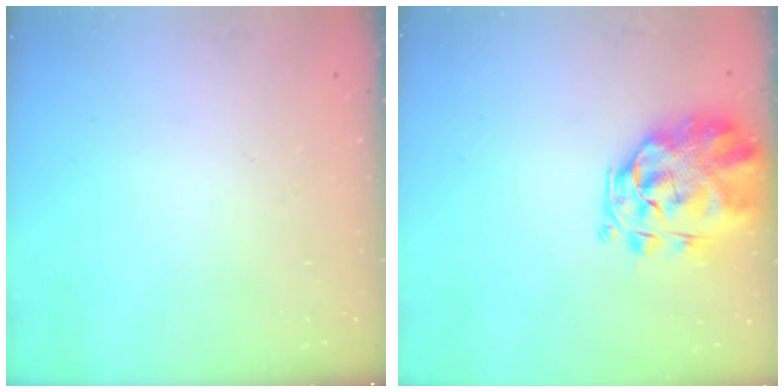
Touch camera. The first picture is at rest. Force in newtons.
{"total": 3.5, "press": 3.1, "slide": 1.6}